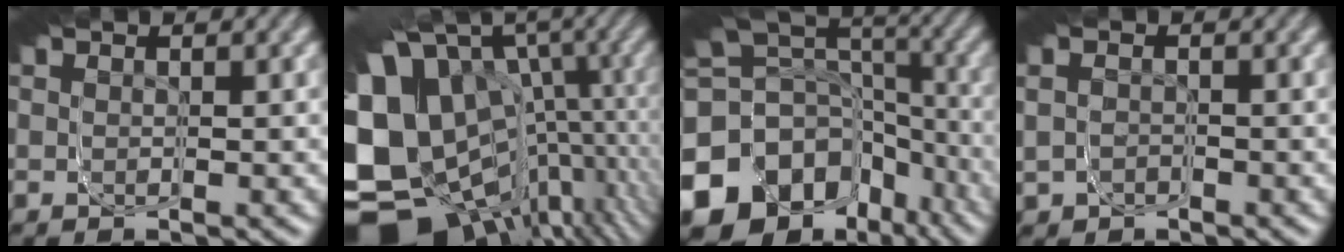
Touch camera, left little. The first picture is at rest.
{"total": 22.3, "force": [-8.6, 14.5, 14.7], "torque": [-0.224, -0.055, -0.121]}
{"total": 18.6, "force": [-6.8, 14.1, 10.1], "torque": [-0.165, -0.042, -0.109]}
{"total": 3.8, "force": [-1.4, 3.3, 1.3], "torque": [-0.024, -0.014, -0.020]}